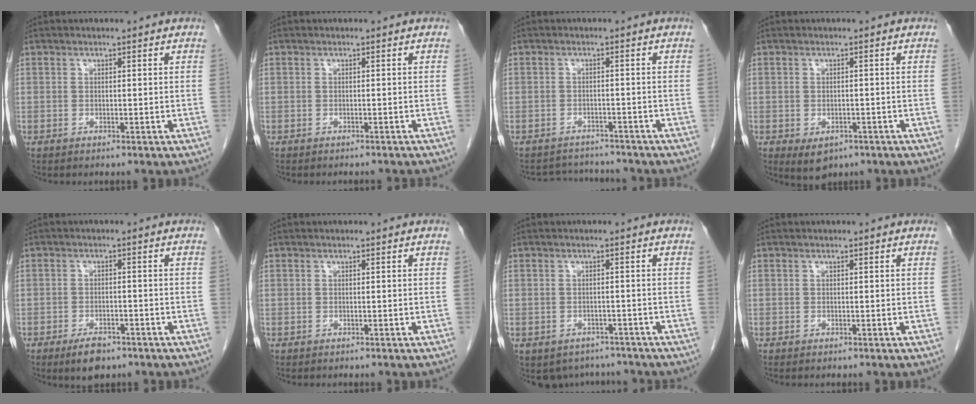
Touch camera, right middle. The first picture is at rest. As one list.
[{"total": 4.0, "force": [-3.6, 0.6, 1.4], "torque": [-0.023, -0.010, -0.042]}, {"total": 4.9, "force": [-4.8, 1.0, -0.2], "torque": [0.001, 0.006, -0.070]}, {"total": 3.5, "force": [-1.8, 2.3, 2.0], "torque": [-0.028, -0.003, -0.014]}, {"total": 4.5, "force": [-3.1, 1.9, 2.6], "torque": [-0.047, -0.002, -0.045]}, {"total": 0.0}, {"total": 5.9, "force": [-5.1, 3.0, 0.5], "torque": [0.000, 0.010, -0.062]}, {"total": 0.0}]